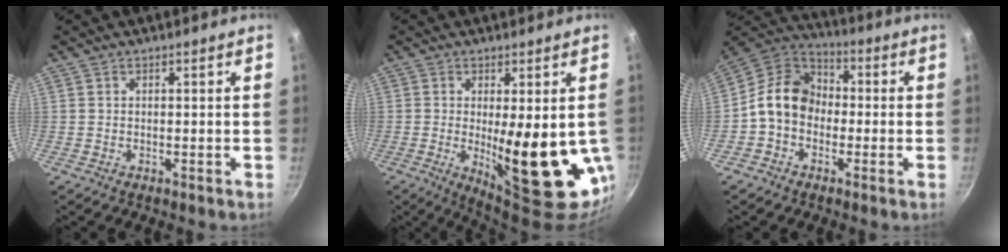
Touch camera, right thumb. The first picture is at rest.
{"total": 17.2, "force": [-1.4, 5.8, 16.2], "torque": [-0.203, -0.033, 0.001]}
{"total": 11.7, "force": [-1.3, 9.4, 6.9], "torque": [-0.084, 0.042, -0.046]}